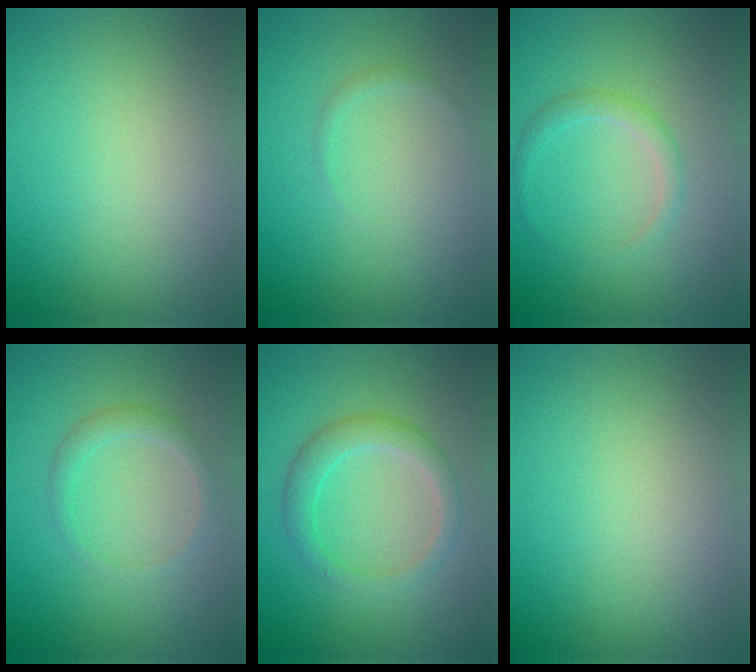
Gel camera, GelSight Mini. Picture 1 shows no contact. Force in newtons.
{"total": 0.6, "press": 0.6, "slide": 0.0}
{"total": 1.4, "press": 1.4, "slide": 0.0}
{"total": 1.5, "press": 1.5, "slide": 0.2}
{"total": 2.7, "press": 2.7, "slide": 0.1}
{"total": 0.0}